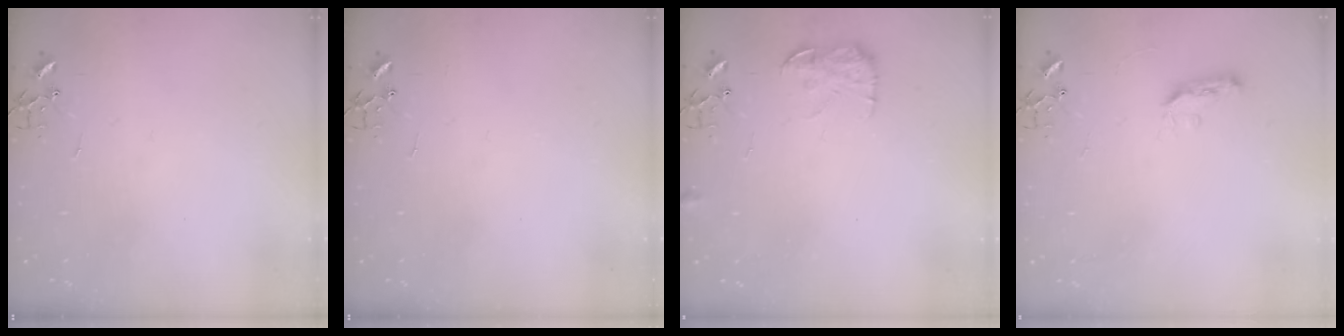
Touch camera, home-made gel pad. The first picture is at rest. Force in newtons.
{"total": 0.0}
{"total": 9.5, "press": 9.5, "slide": 0.2}
{"total": 5.7, "press": 5.7, "slide": 0.7}